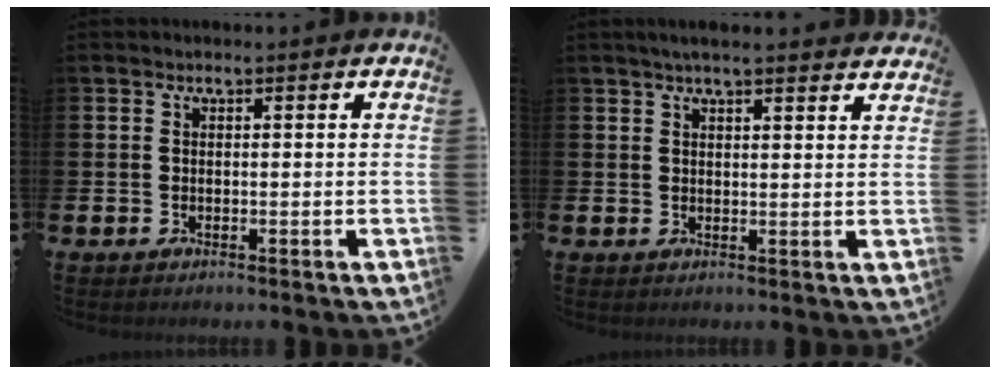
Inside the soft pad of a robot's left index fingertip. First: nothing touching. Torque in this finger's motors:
{"motor_torque": [0.67, -0.73, 0.17, 0.01]}